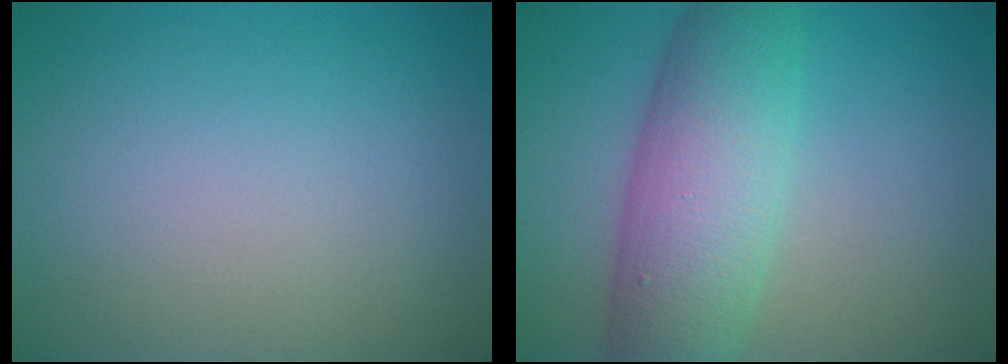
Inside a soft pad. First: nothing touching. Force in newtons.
{"total": 8.0, "press": 8.0, "slide": 0.1}